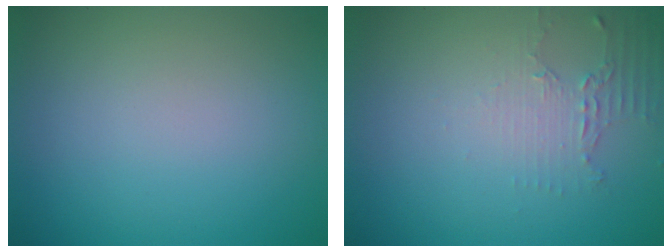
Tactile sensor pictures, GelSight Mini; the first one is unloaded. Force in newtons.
{"total": 2.0, "press": 1.5, "slide": 1.3}